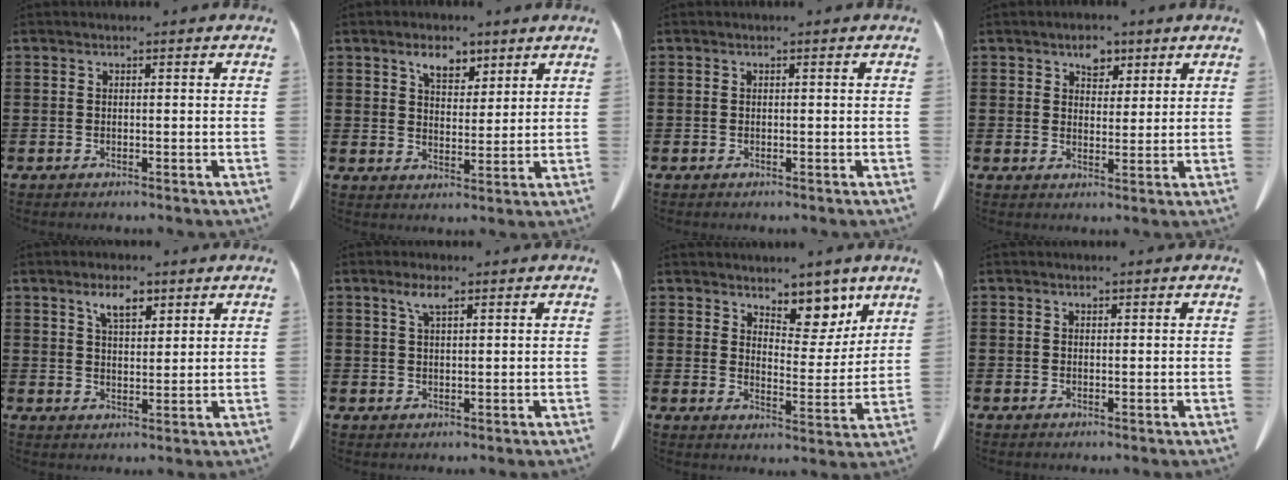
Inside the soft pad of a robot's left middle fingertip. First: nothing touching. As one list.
[{"total": 5.2, "force": [3.8, 2.7, 2.2], "torque": [-0.039, -0.002, 0.069]}, {"total": 0.0}, {"total": 3.9, "force": [2.7, 2.5, 1.3], "torque": [-0.021, 0.004, 0.048]}, {"total": 4.7, "force": [3.2, 1.9, 2.9], "torque": [-0.049, -0.003, 0.054]}, {"total": 3.2, "force": [1.9, 0.9, 2.4], "torque": [-0.053, 0.003, 0.033]}, {"total": 7.8, "force": [6.7, 3.1, 2.6], "torque": [-0.046, -0.042, 0.119]}, {"total": 0.6, "force": [0.5, 0.4, 0.1], "torque": [-0.005, 0.000, 0.011]}]